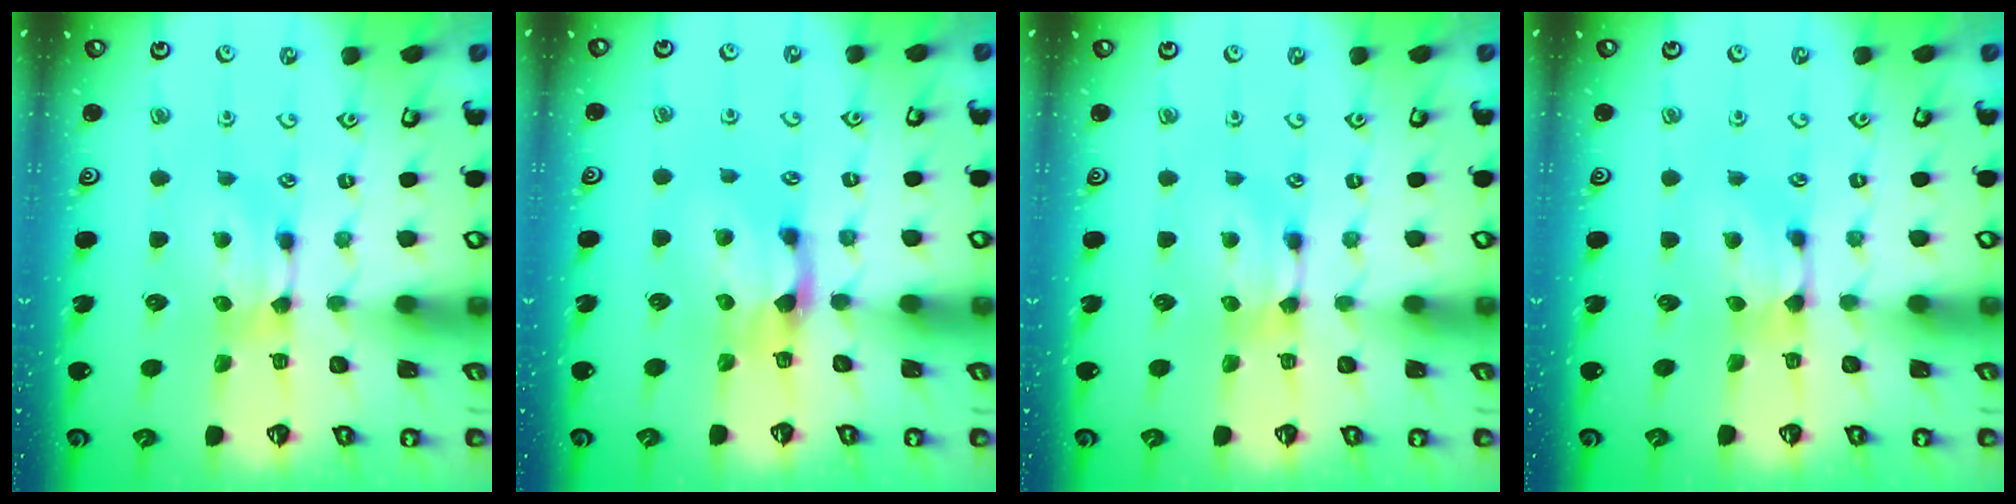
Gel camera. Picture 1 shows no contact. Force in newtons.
{"total": 1.9, "press": 1.4, "slide": 1.2}
{"total": 0.0}
{"total": 0.9, "press": 0.2, "slide": 0.8}